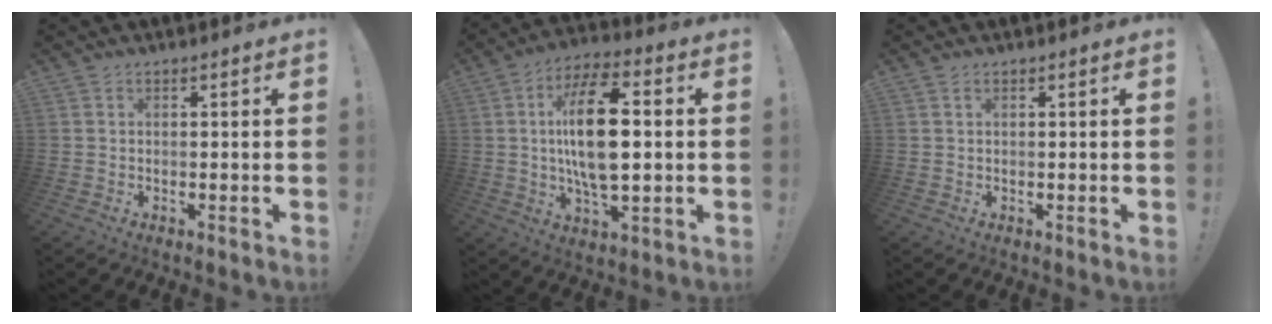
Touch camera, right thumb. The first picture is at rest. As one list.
[{"total": 18.7, "force": [1.6, 8.6, 16.6], "torque": [-0.289, 0.006, 0.018]}, {"total": 0.6, "force": [0.4, 0.3, 0.3], "torque": [-0.007, 0.000, 0.008]}]